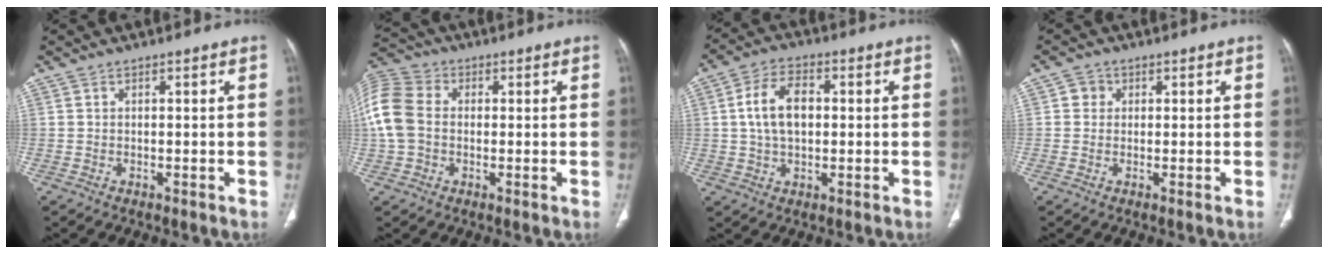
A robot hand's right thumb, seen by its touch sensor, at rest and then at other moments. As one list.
[{"total": 11.3, "force": [0.2, 8.7, 7.1], "torque": [-0.160, 0.027, -0.003]}, {"total": 9.0, "force": [0.9, 5.6, 7.0], "torque": [-0.116, 0.013, 0.015]}, {"total": 2.1, "force": [0.4, 1.9, 0.6], "torque": [0.003, 0.003, 0.001]}]